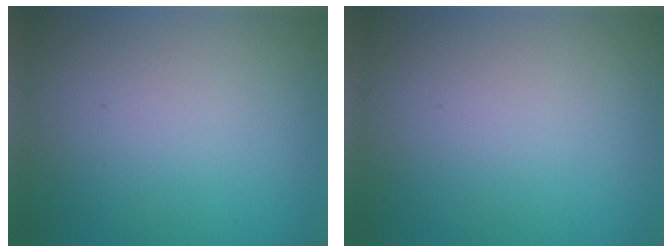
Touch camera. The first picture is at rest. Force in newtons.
{"total": 0.0}